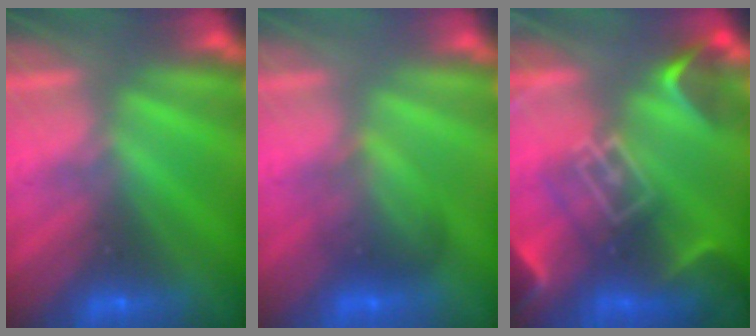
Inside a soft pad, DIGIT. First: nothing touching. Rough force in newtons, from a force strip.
{"total": 2.0}
{"total": 9.1}